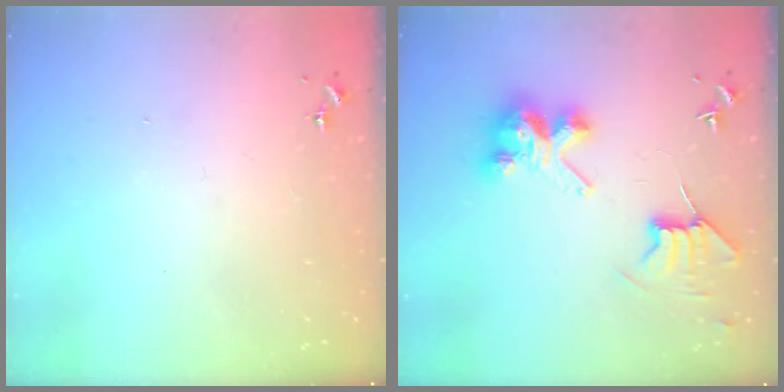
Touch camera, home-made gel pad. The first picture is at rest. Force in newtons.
{"total": 9.5, "press": 9.5, "slide": 0.7}